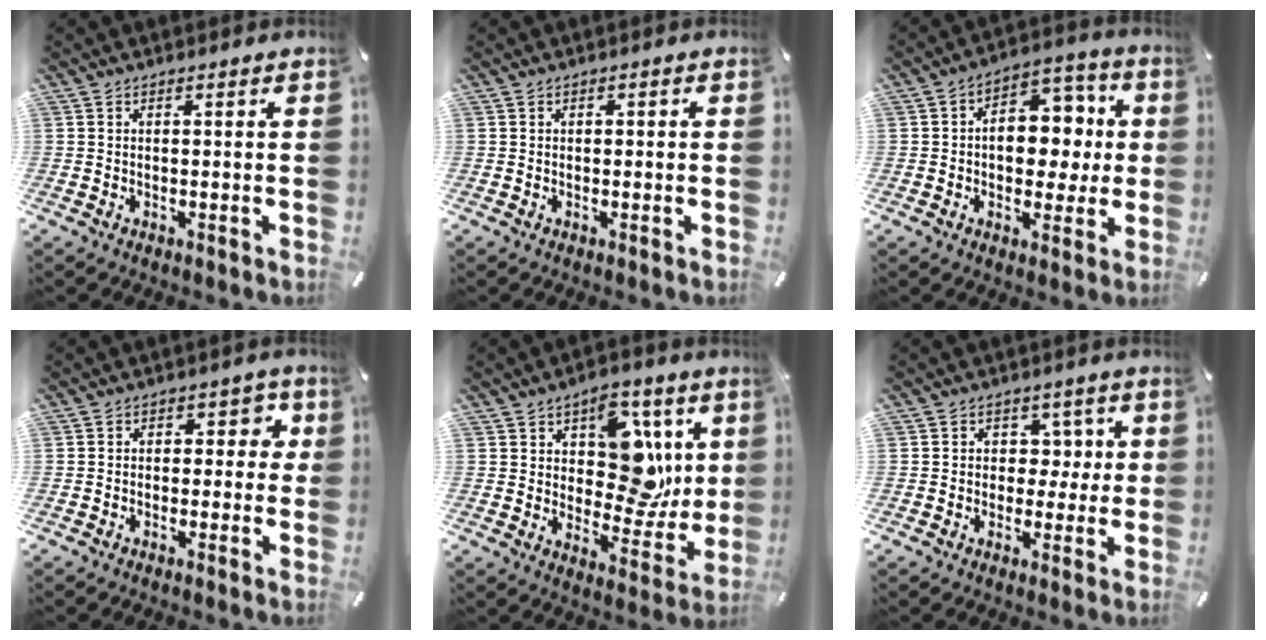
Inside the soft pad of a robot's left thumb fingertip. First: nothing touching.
{"total": 0.5, "force": [-0.2, 0.4, 0.2], "torque": [-0.003, 0.003, -0.005]}
{"total": 10.9, "force": [-0.1, 8.4, 7.0], "torque": [-0.083, -0.003, -0.001]}
{"total": 5.1, "force": [-0.1, 4.0, 3.3], "torque": [-0.034, 0.006, -0.011]}
{"total": 14.9, "force": [4.8, 10.4, 9.5], "torque": [-0.106, -0.032, 0.087]}
{"total": 6.2, "force": [0.5, 5.7, 2.5], "torque": [-0.022, 0.004, 0.004]}